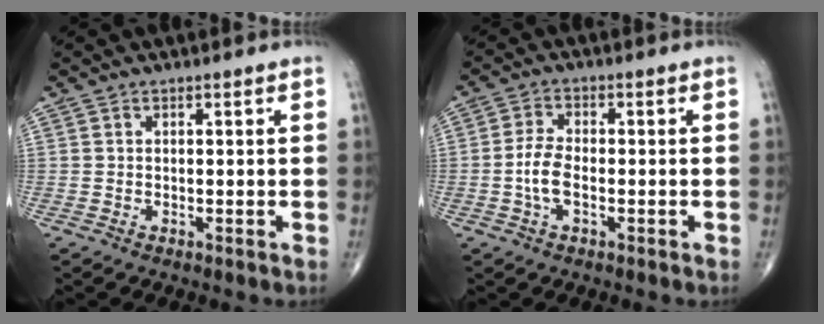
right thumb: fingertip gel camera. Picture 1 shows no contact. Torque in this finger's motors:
{"motor_torque": [-0.16, 0.53, 0.80, -0.01, 0.23]}